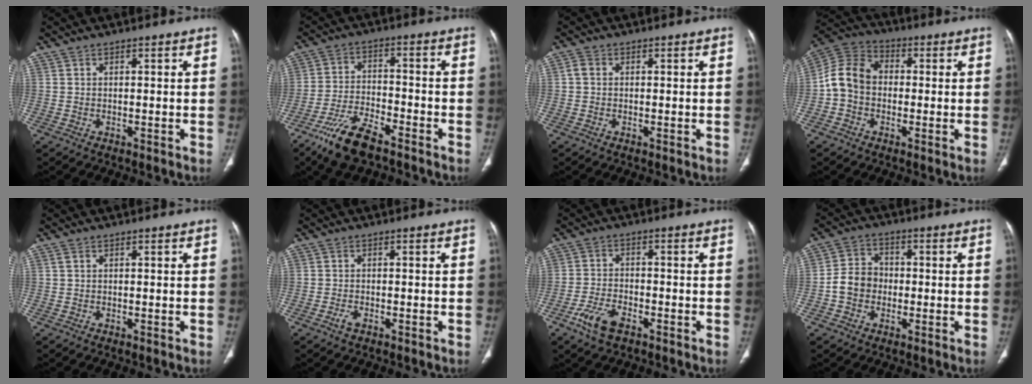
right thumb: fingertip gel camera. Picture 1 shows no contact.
{"total": 10.4, "force": [-7.4, 3.6, 6.4], "torque": [-0.132, 0.027, -0.143]}
{"total": 1.7, "force": [0.2, 1.4, 1.0], "torque": [-0.017, 0.005, 0.003]}
{"total": 9.6, "force": [-0.9, 7.6, 5.7], "torque": [-0.100, 0.033, -0.032]}
{"total": 0.5, "force": [0.2, 0.3, 0.4], "torque": [-0.010, 0.008, 0.005]}
{"total": 1.5, "force": [-1.0, 0.7, 1.0], "torque": [-0.025, 0.002, -0.021]}
{"total": 6.5, "force": [-3.9, 3.1, 4.2], "torque": [-0.091, 0.014, -0.073]}
{"total": 6.8, "force": [-1.3, 5.8, 3.2], "torque": [-0.042, 0.022, -0.035]}